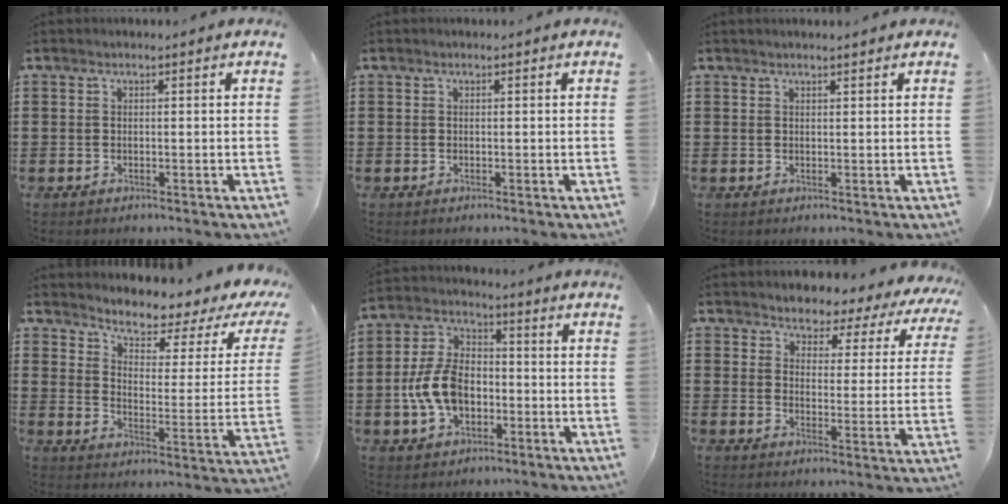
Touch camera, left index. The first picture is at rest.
{"total": 0.0}
{"total": 0.9, "force": [0.8, 0.0, 0.4], "torque": [-0.009, -0.001, 0.015]}
{"total": 4.0, "force": [3.5, 0.9, 1.7], "torque": [-0.050, -0.034, 0.047]}
{"total": 9.4, "force": [-2.1, 6.1, 6.9], "torque": [-0.170, 0.006, -0.045]}
{"total": 3.8, "force": [3.6, 1.3, -0.1], "torque": [-0.027, -0.026, 0.057]}